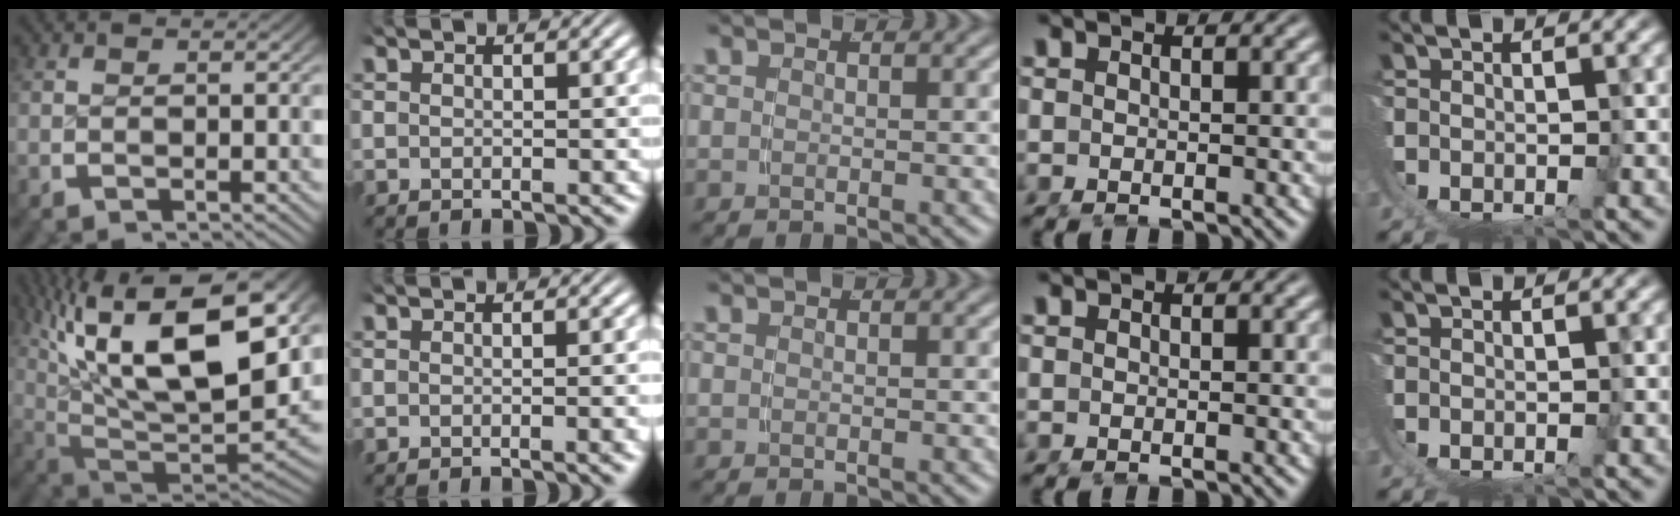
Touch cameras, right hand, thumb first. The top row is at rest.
{"thumb": {"total": 21.2, "force": [3.0, 13.0, 16.6], "torque": [-0.330, -0.050, 0.073]}, "index": {"total": 0.9, "force": [-0.3, -0.3, 0.8], "torque": [-0.009, 0.005, -0.007]}}